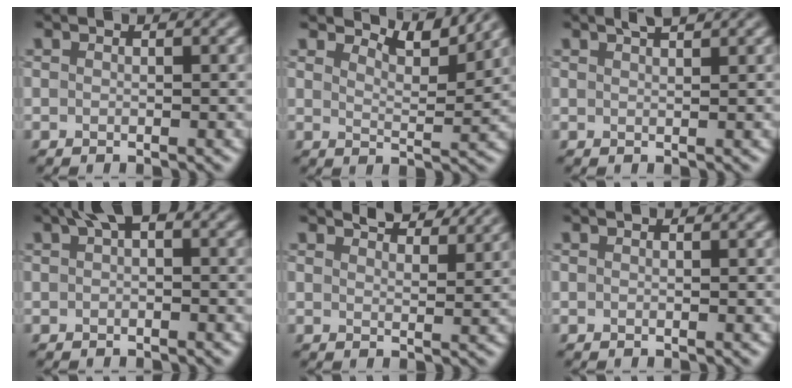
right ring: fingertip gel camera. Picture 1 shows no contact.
{"total": 4.1, "force": [3.8, 0.5, 1.5], "torque": [-0.030, -0.003, 0.055]}
{"total": 1.8, "force": [1.5, 0.4, 1.0], "torque": [-0.006, 0.002, 0.018]}
{"total": 2.5, "force": [1.0, 1.0, 2.1], "torque": [-0.025, 0.012, 0.012]}
{"total": 4.2, "force": [3.8, 0.8, 1.5], "torque": [-0.025, 0.000, 0.049]}
{"total": 0.0}